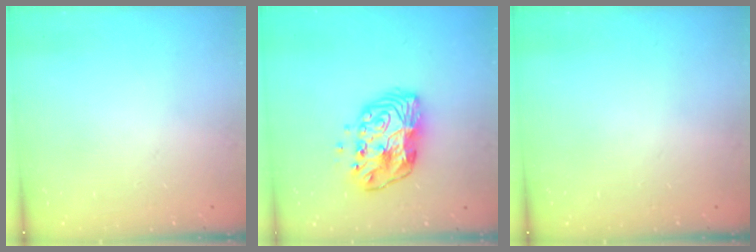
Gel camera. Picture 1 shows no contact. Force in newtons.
{"total": 11.9, "press": 11.9, "slide": 0.8}
{"total": 0.0}